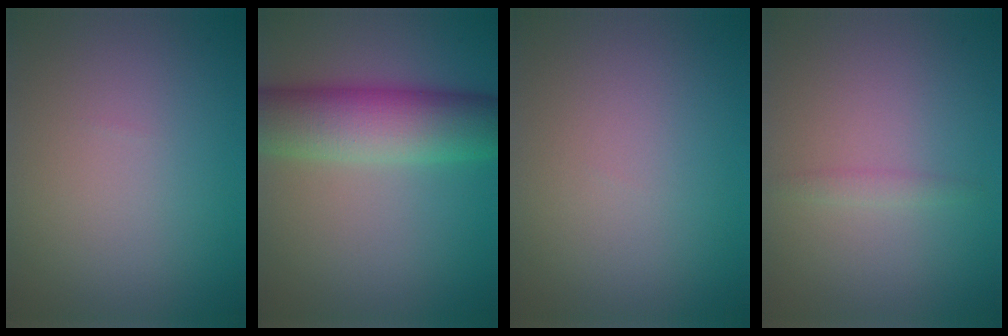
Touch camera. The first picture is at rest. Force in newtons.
{"total": 8.8, "press": 8.8, "slide": 0.1}
{"total": 0.0}
{"total": 0.9, "press": 0.9, "slide": 0.1}